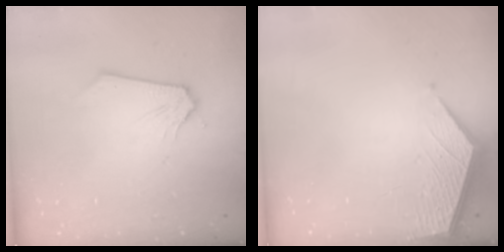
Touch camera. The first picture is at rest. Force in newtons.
{"total": 3.4, "press": 3.4, "slide": 0.3}